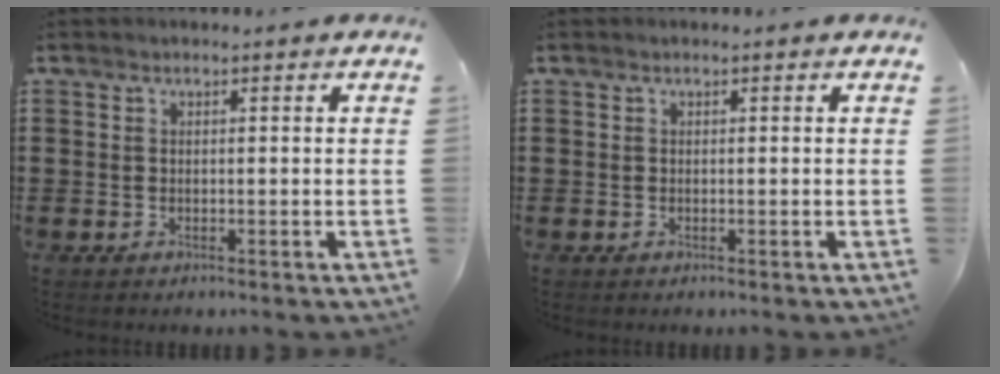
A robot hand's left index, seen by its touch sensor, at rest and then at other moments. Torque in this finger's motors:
{"motor_torque": [0.91, 0.15, 0.09, 0.00]}